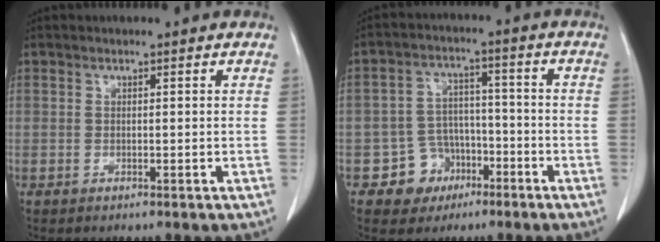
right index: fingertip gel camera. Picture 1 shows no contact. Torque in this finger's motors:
{"motor_torque": [-0.25, 0.02, -0.45, -0.21]}